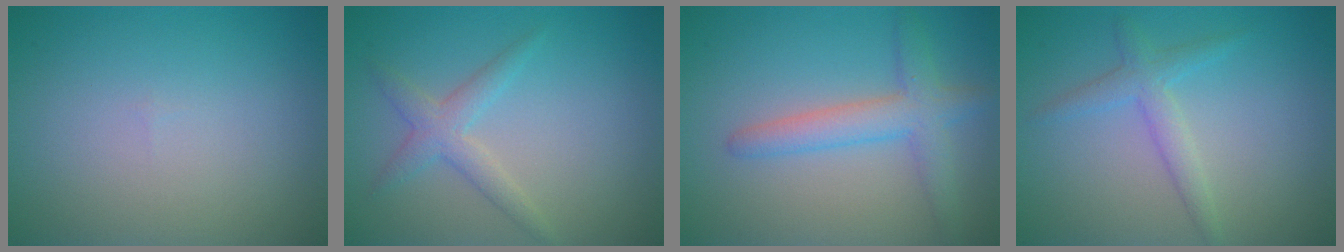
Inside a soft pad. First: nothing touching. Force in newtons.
{"total": 2.4, "press": 2.4, "slide": 0.0}
{"total": 3.7, "press": 3.7, "slide": 0.3}
{"total": 2.2, "press": 2.2, "slide": 0.1}